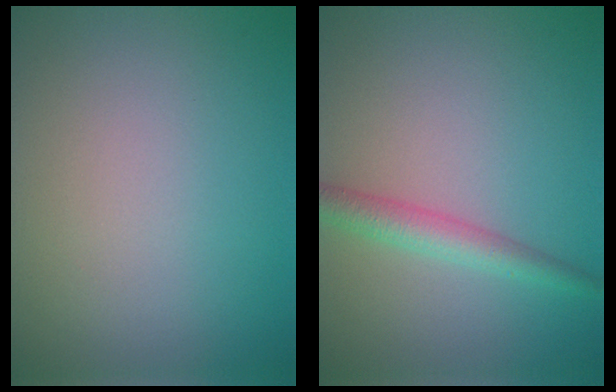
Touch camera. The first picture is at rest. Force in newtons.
{"total": 2.7, "press": 2.7, "slide": 0.1}